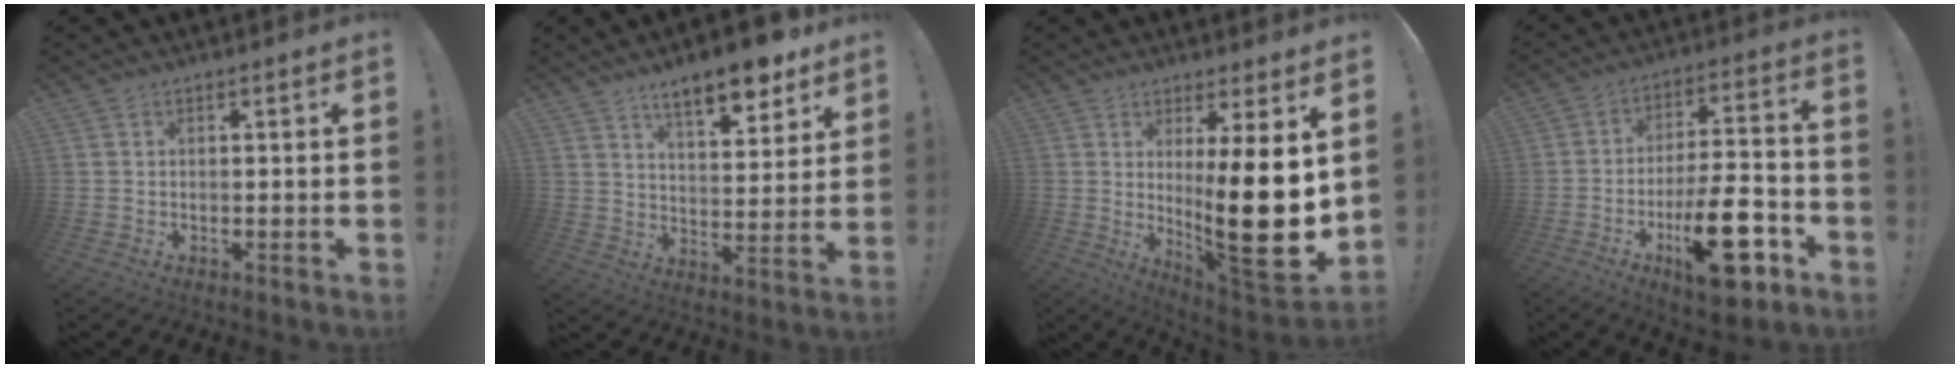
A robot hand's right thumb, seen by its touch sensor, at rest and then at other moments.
{"total": 13.2, "force": [9.5, 3.5, 8.4], "torque": [-0.122, -0.061, 0.156]}
{"total": 19.4, "force": [0.7, 2.7, 19.2], "torque": [-0.298, -0.044, 0.014]}
{"total": 20.0, "force": [-8.5, 7.0, 16.7], "torque": [-0.253, 0.049, -0.127]}